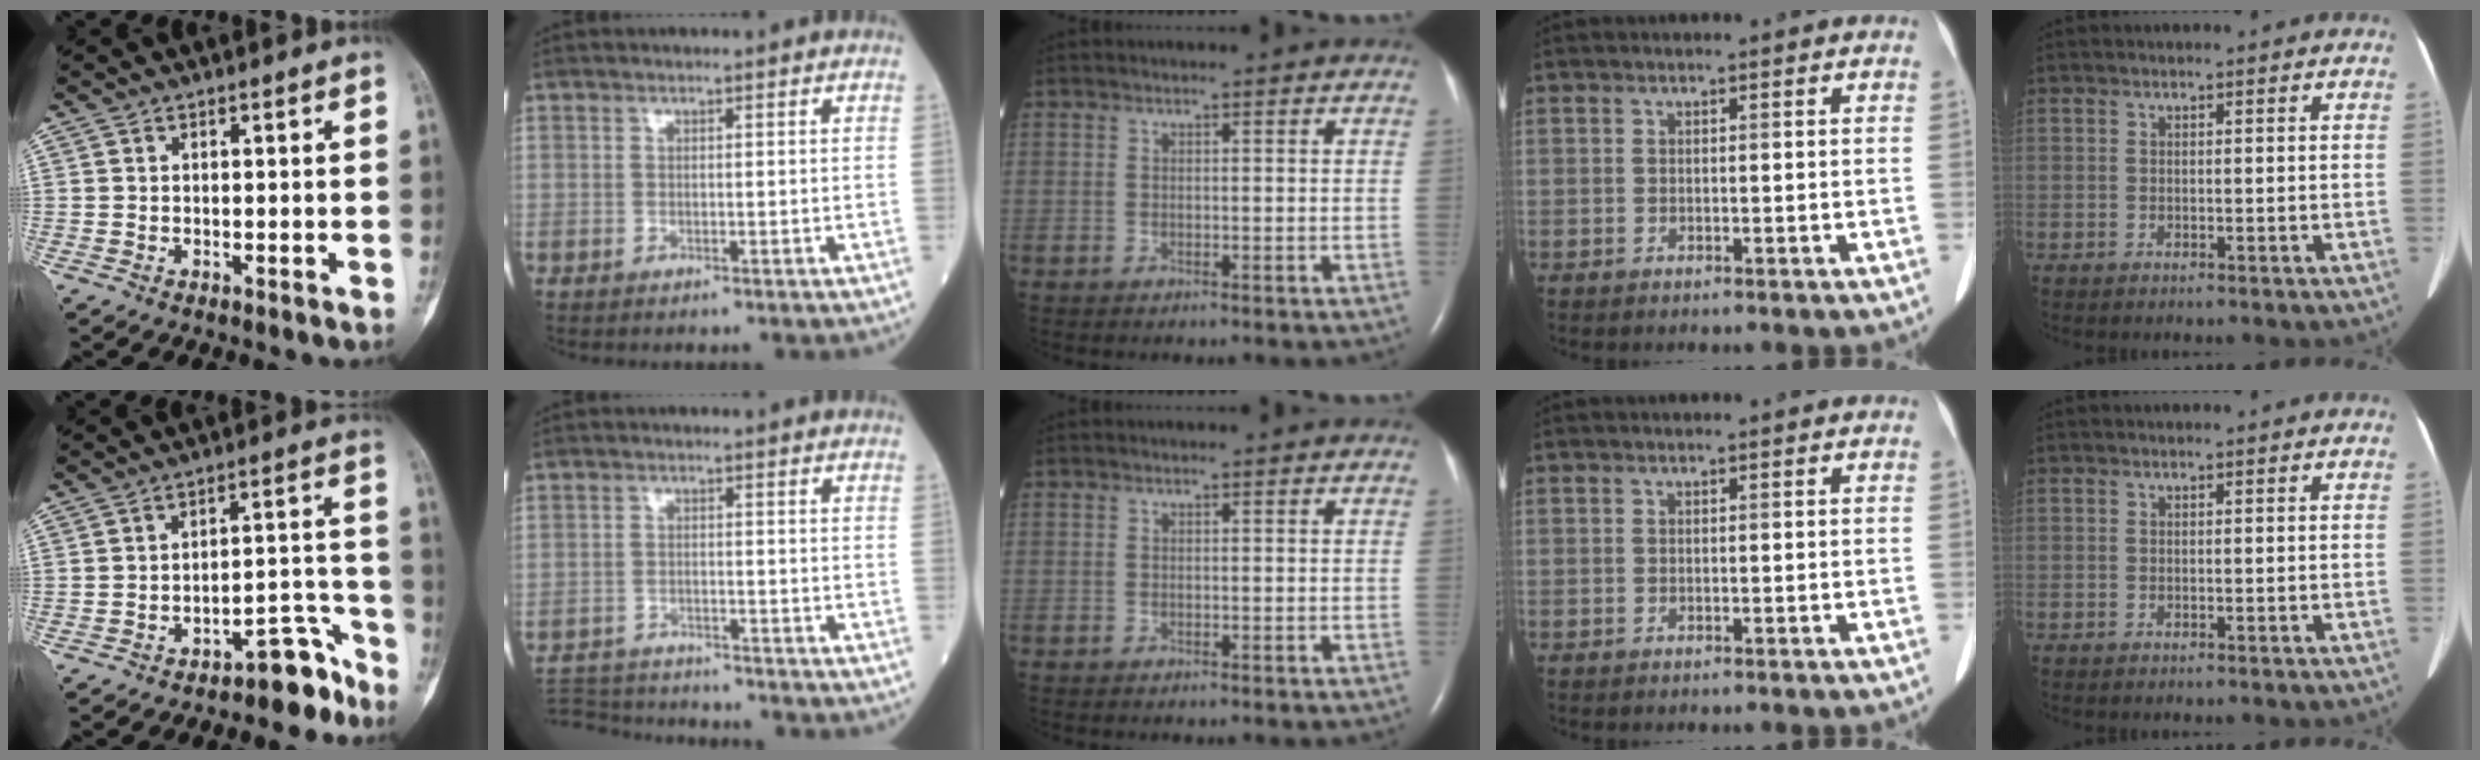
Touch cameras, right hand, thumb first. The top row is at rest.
{"thumb": {"total": 7.5, "force": [-6.4, 2.7, 2.8], "torque": [0.000, 0.104, -0.098]}, "index": {"total": 10.0, "force": [-9.7, 1.2, 2.0], "torque": [-0.042, 0.000, -0.157]}}